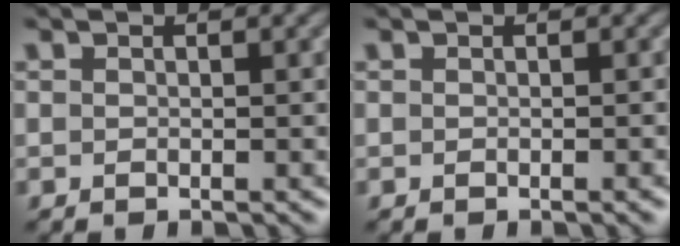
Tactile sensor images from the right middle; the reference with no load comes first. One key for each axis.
{"total": 1.3, "fx": -0.4, "fy": 0.4, "fz": 1.2, "tx": -0.003, "ty": 0.003, "tz": -0.002}